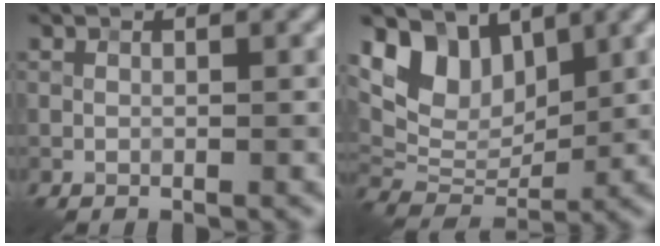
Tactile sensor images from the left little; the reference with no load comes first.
{"total": 6.8, "force": [3.9, 4.4, 3.6], "torque": [-0.064, -0.006, 0.066]}